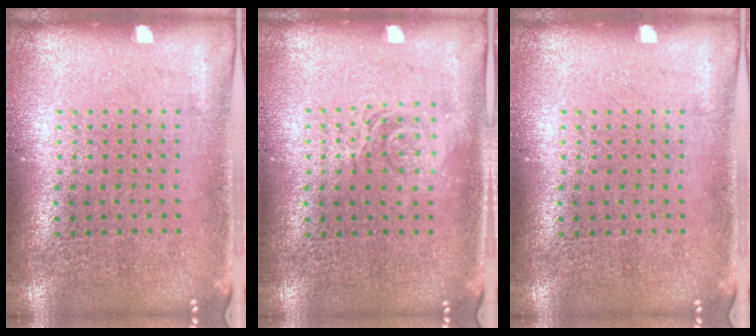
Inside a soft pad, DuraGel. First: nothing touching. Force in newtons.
{"total": 1.1, "press": 1.1, "slide": 0.3}
{"total": 0.0}